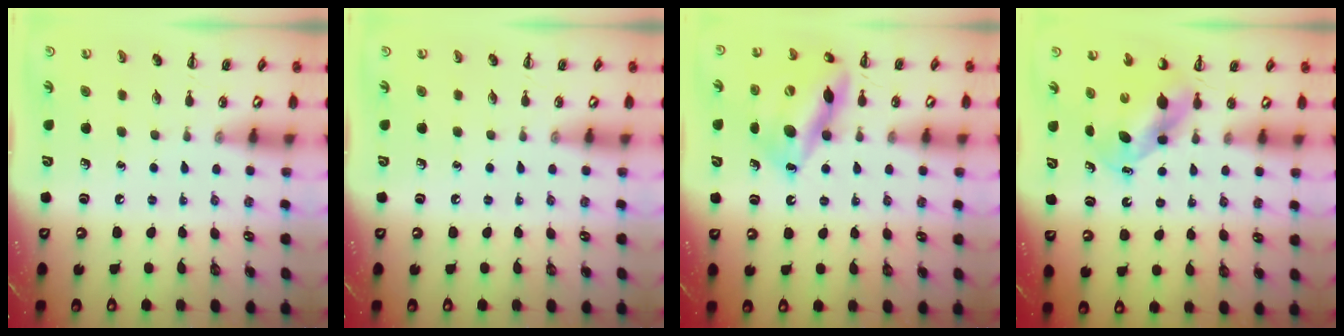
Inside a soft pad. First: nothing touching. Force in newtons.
{"total": 0.0}
{"total": 15.6, "press": 15.1, "slide": 4.0}
{"total": 6.2, "press": 6.1, "slide": 1.0}